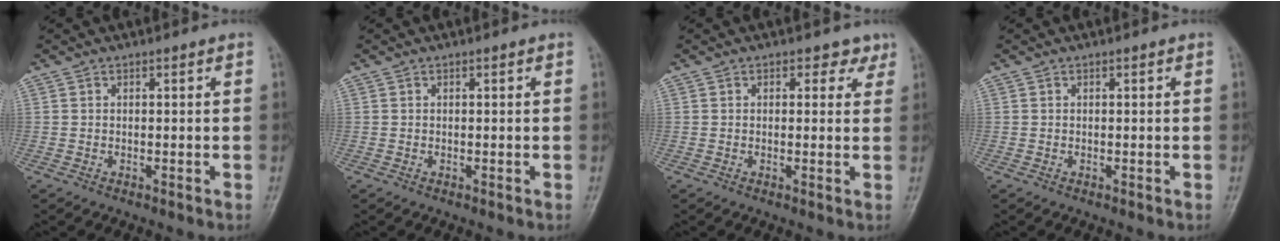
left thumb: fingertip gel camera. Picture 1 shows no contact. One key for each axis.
{"total": 0.0}
{"total": 2.6, "fx": 1.7, "fy": 1.8, "fz": 0.8, "tx": 0.018, "ty": -0.005, "tz": 0.015}
{"total": 0.0}